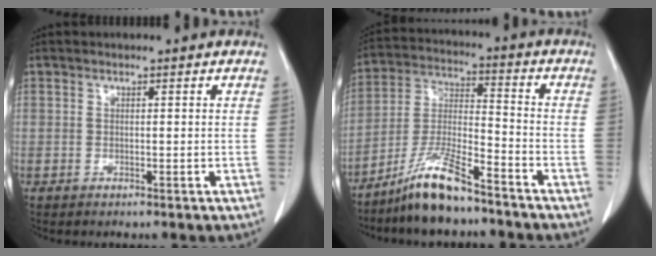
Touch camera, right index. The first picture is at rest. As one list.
[{"total": 10.7, "force": [-8.3, 1.3, 6.6], "torque": [-0.141, -0.014, -0.160]}]